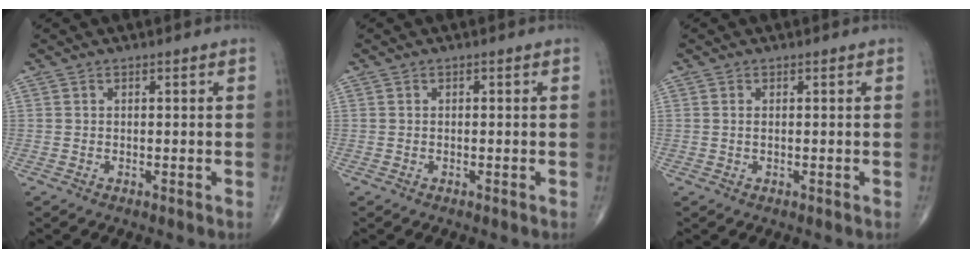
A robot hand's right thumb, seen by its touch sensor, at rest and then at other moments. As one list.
[{"total": 0.0}, {"total": 0.6, "force": [0.1, 0.2, 0.5], "torque": [-0.015, 0.000, 0.002]}]